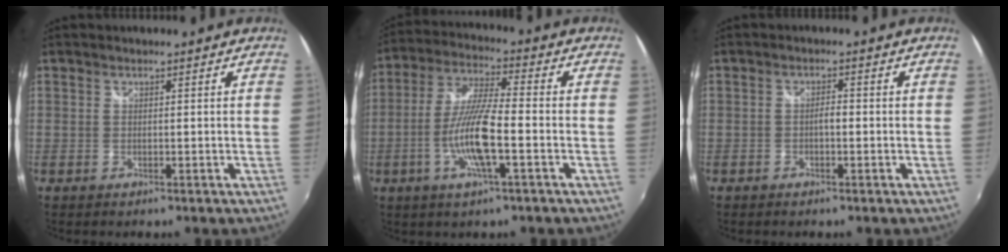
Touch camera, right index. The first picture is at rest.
{"total": 11.3, "force": [-3.4, 1.6, 10.7], "torque": [-0.218, -0.004, -0.066]}
{"total": 1.5, "force": [-0.5, 0.6, 1.3], "torque": [-0.023, 0.005, -0.010]}